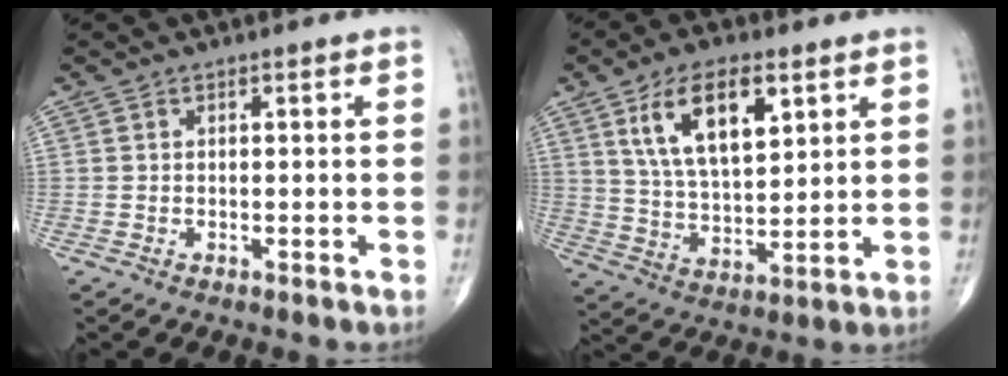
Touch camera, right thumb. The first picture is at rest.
{"total": 13.8, "force": [6.0, 6.4, 10.7], "torque": [-0.170, -0.022, 0.117]}